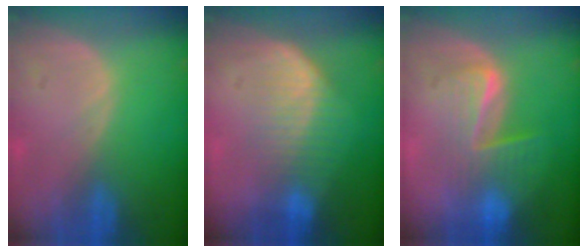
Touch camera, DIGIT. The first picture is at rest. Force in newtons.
{"total": 6.8, "press": 6.3, "slide": 2.5}
{"total": 6.2, "press": 6.1, "slide": 1.5}